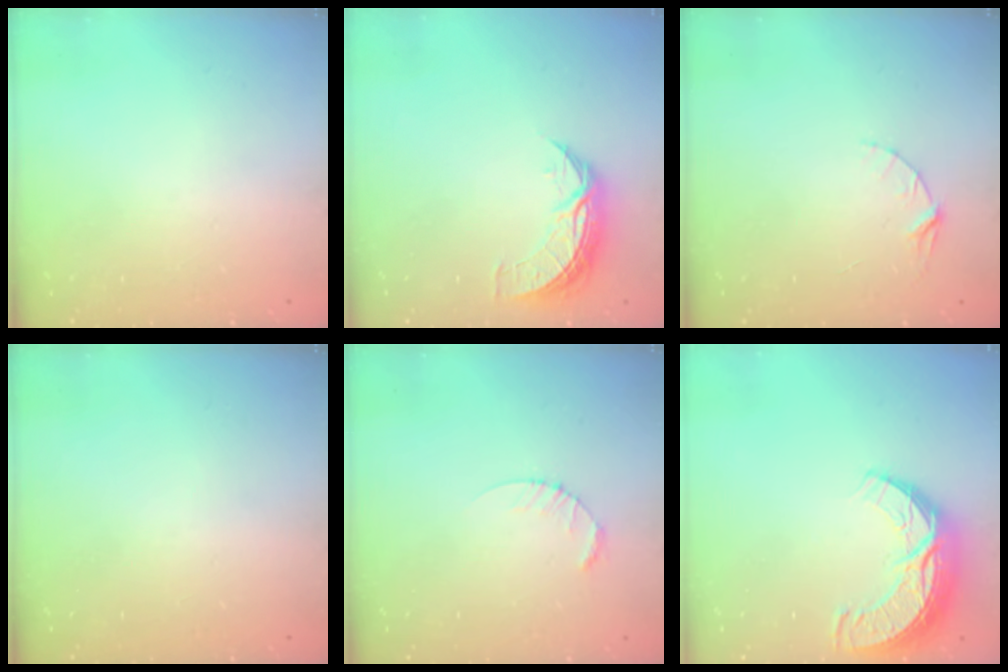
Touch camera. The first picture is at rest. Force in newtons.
{"total": 7.9, "press": 7.9, "slide": 0.1}
{"total": 3.7, "press": 3.7, "slide": 0.4}
{"total": 0.0}
{"total": 2.6, "press": 2.6, "slide": 0.4}
{"total": 11.4, "press": 11.4, "slide": 0.8}